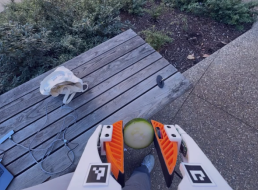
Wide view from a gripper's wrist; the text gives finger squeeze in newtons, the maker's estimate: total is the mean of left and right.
{"total": 9.4, "left": 9.1, "right": 9.7}